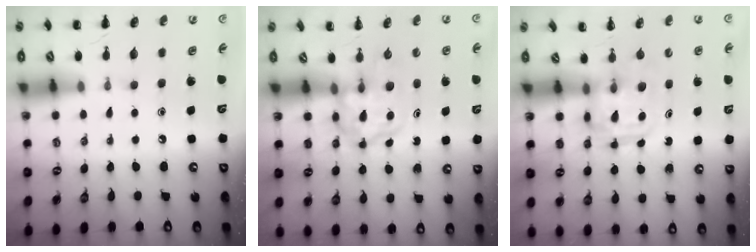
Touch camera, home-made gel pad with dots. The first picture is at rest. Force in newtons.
{"total": 3.8, "press": 3.8, "slide": 0.4}
{"total": 3.1, "press": 3.1, "slide": 0.2}